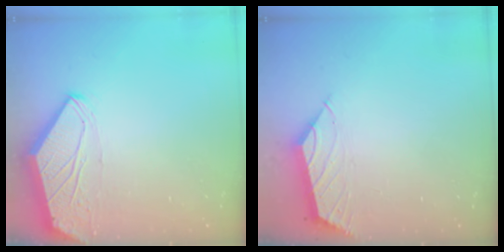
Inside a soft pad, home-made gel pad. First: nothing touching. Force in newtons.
{"total": 2.0, "press": 1.9, "slide": 0.3}